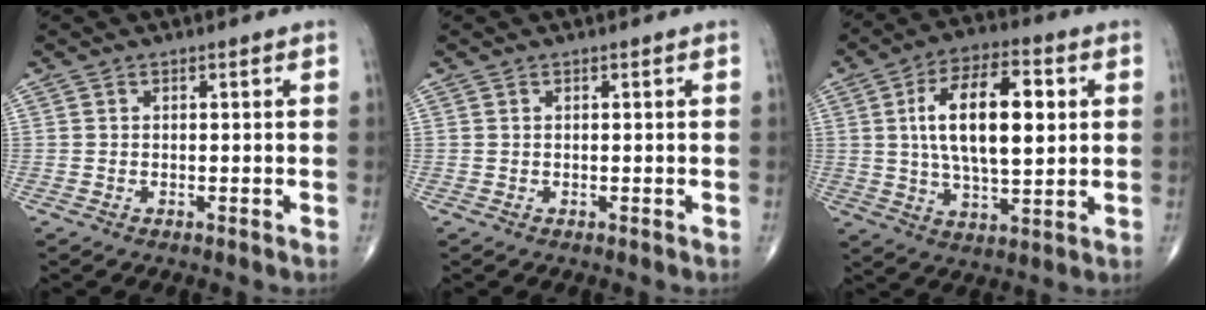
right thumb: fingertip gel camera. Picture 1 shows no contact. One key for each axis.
{"total": 0.0}
{"total": 16.6, "fx": 2.9, "fy": 7.5, "fz": 14.5, "tx": -0.231, "ty": 0.005, "tz": 0.049}